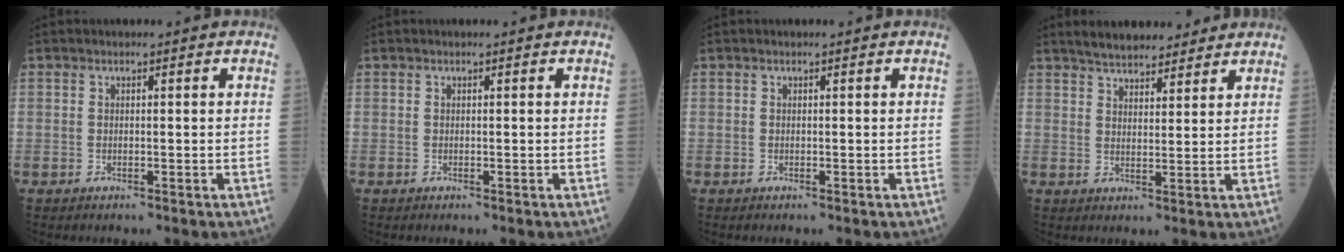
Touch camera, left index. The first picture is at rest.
{"total": 0.0}
{"total": 0.0}
{"total": 8.6, "force": [7.6, 2.5, 3.2], "torque": [-0.044, 0.017, 0.118]}